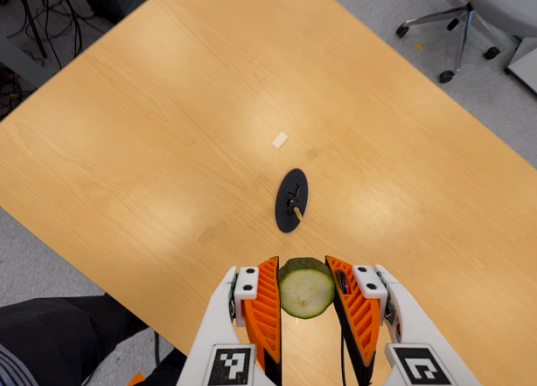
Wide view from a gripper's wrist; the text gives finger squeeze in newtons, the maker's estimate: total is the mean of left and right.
{"total": 11.0, "left": 10.0, "right": 11.9}